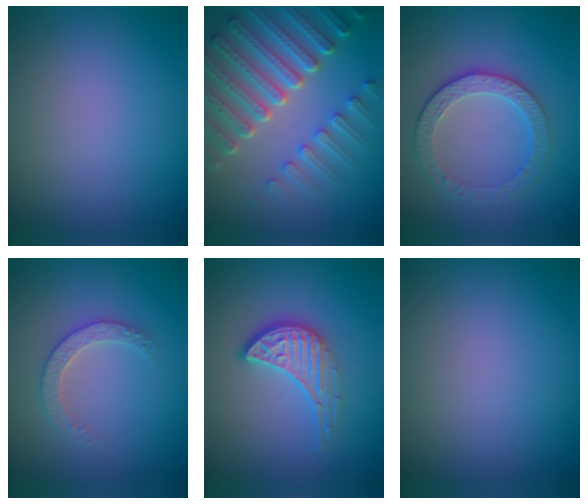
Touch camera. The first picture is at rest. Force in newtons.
{"total": 7.8, "press": 6.0, "slide": 5.0}
{"total": 3.5, "press": 3.1, "slide": 1.5}
{"total": 2.5, "press": 2.4, "slide": 0.7}
{"total": 3.5, "press": 2.9, "slide": 2.0}
{"total": 0.0}